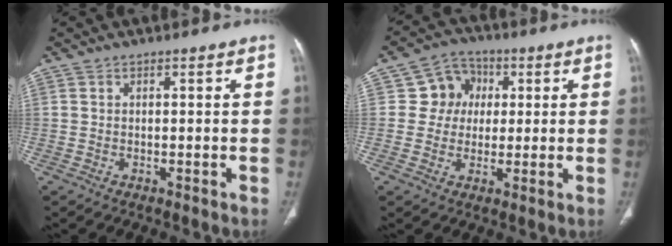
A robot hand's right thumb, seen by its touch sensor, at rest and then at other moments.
{"total": 7.6, "force": [1.3, 7.1, 2.4], "torque": [0.005, 0.009, 0.014]}